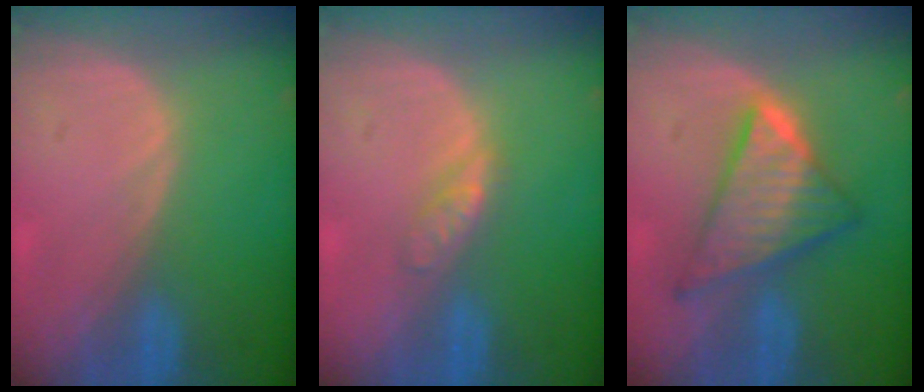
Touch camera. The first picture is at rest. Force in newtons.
{"total": 2.7, "press": 2.7, "slide": 0.3}
{"total": 8.9, "press": 8.9, "slide": 0.5}